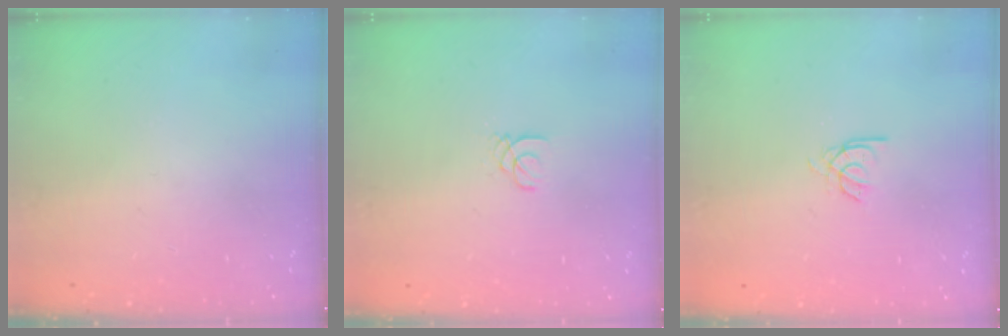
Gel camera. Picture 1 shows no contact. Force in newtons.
{"total": 1.4, "press": 1.4, "slide": 0.1}
{"total": 2.0, "press": 1.9, "slide": 0.4}